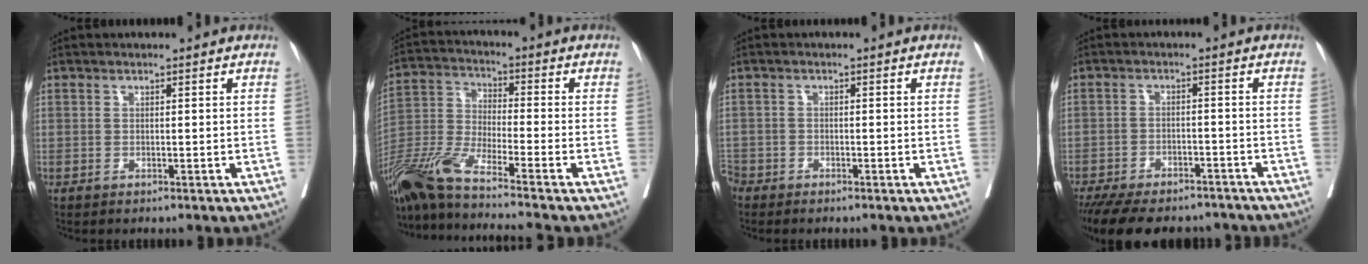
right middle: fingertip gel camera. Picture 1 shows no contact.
{"total": 15.0, "force": [-12.0, -1.4, 8.8], "torque": [-0.186, -0.023, -0.229]}
{"total": 3.0, "force": [-2.5, 1.6, 0.5], "torque": [-0.011, -0.001, -0.052]}
{"total": 16.6, "force": [-14.1, 5.8, 6.6], "torque": [-0.156, -0.012, -0.197]}